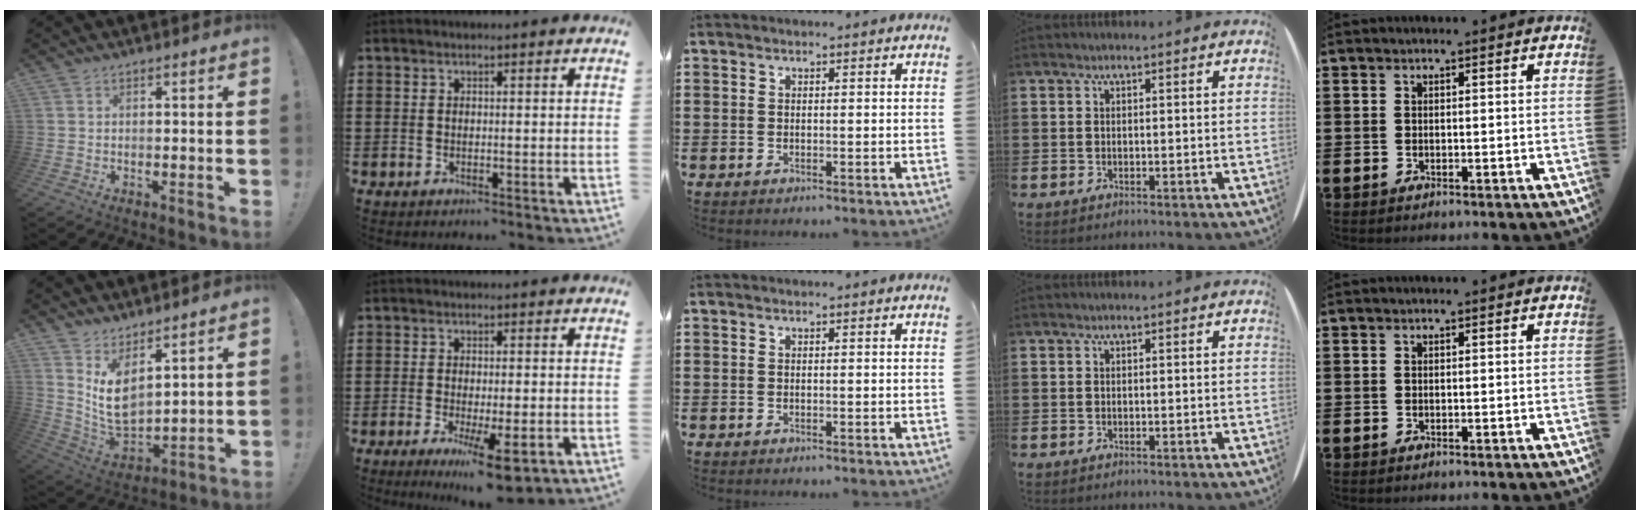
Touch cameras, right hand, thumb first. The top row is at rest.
{"thumb": {"total": 10.4, "force": [5.5, 6.6, 5.9], "torque": [-0.108, -0.061, 0.113]}, "index": {"total": 6.2, "force": [-2.9, 1.1, 5.4], "torque": [-0.097, -0.009, -0.047]}}